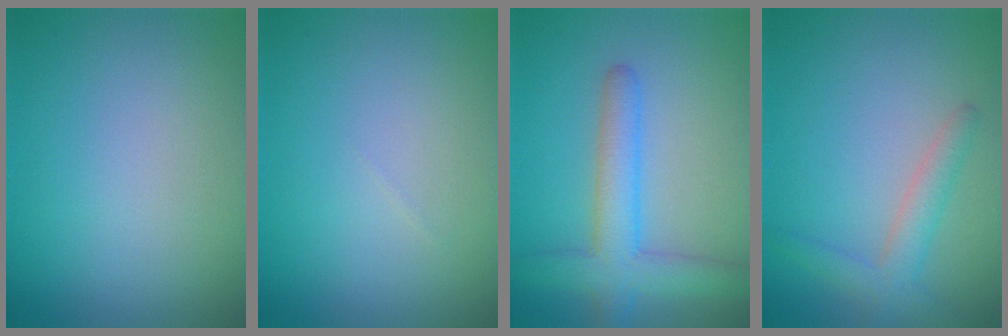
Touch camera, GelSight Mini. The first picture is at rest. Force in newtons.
{"total": 0.0}
{"total": 4.7, "press": 4.7, "slide": 0.3}
{"total": 2.6, "press": 2.5, "slide": 0.1}